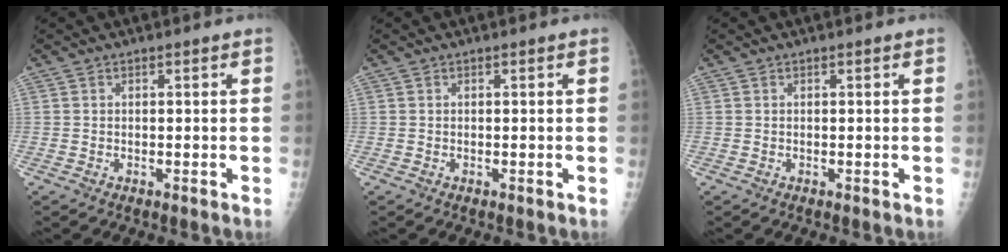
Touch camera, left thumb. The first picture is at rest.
{"total": 0.0}
{"total": 0.0}